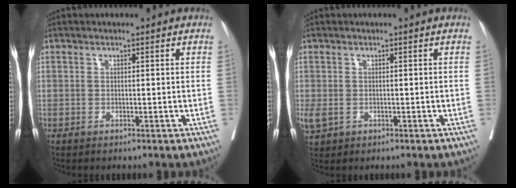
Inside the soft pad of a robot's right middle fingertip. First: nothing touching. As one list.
[{"total": 2.3, "force": [-0.5, 1.6, 1.6], "torque": [-0.046, -0.005, -0.001]}]